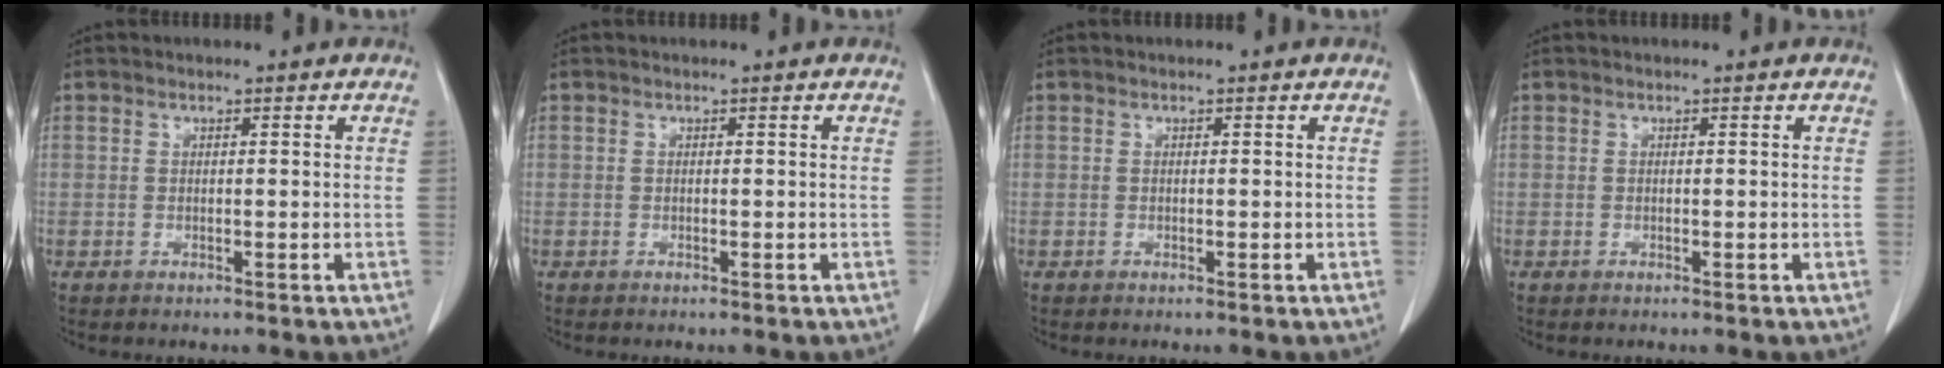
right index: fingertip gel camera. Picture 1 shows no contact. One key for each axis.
{"total": 0.0}
{"total": 0.0}
{"total": 0.0}